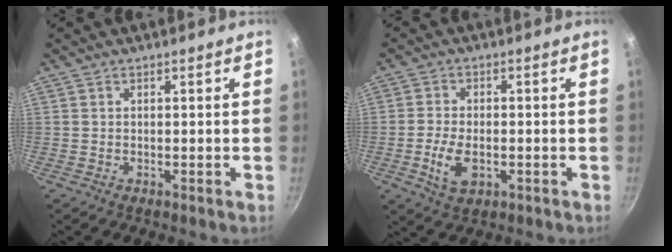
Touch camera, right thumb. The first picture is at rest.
{"total": 6.6, "force": [-1.7, 3.9, 5.0], "torque": [-0.097, 0.005, -0.029]}